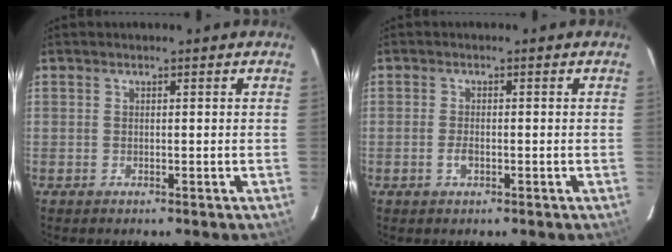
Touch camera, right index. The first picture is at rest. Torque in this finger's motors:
{"motor_torque": [0.32, 0.05, 0.14, 0.04]}